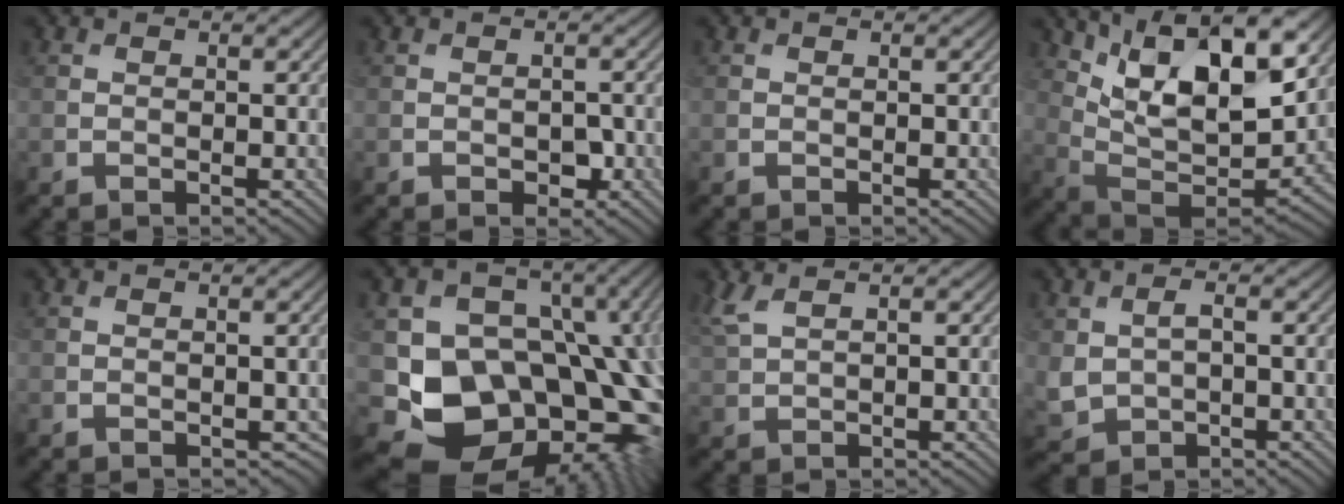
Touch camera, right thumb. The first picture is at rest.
{"total": 2.0, "force": [-0.8, 1.2, 1.4], "torque": [-0.020, -0.003, -0.012]}
{"total": 0.0}
{"total": 16.0, "force": [8.5, 6.8, 11.8], "torque": [-0.228, 0.007, 0.137]}
{"total": 0.9, "force": [-0.1, 0.7, 0.5], "torque": [-0.013, -0.007, 0.003]}
{"total": 17.7, "force": [-1.8, 13.5, 11.3], "torque": [-0.165, -0.051, 0.010]}
{"total": 3.2, "force": [2.0, 0.8, 2.3], "torque": [-0.068, 0.012, 0.049]}
{"total": 4.1, "force": [0.1, 2.8, 3.0], "torque": [-0.075, -0.007, 0.006]}